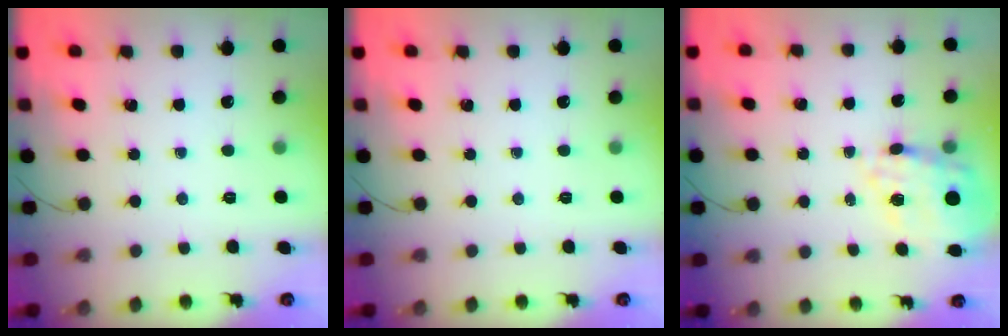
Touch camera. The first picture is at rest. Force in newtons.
{"total": 0.0}
{"total": 15.6, "press": 15.2, "slide": 3.7}